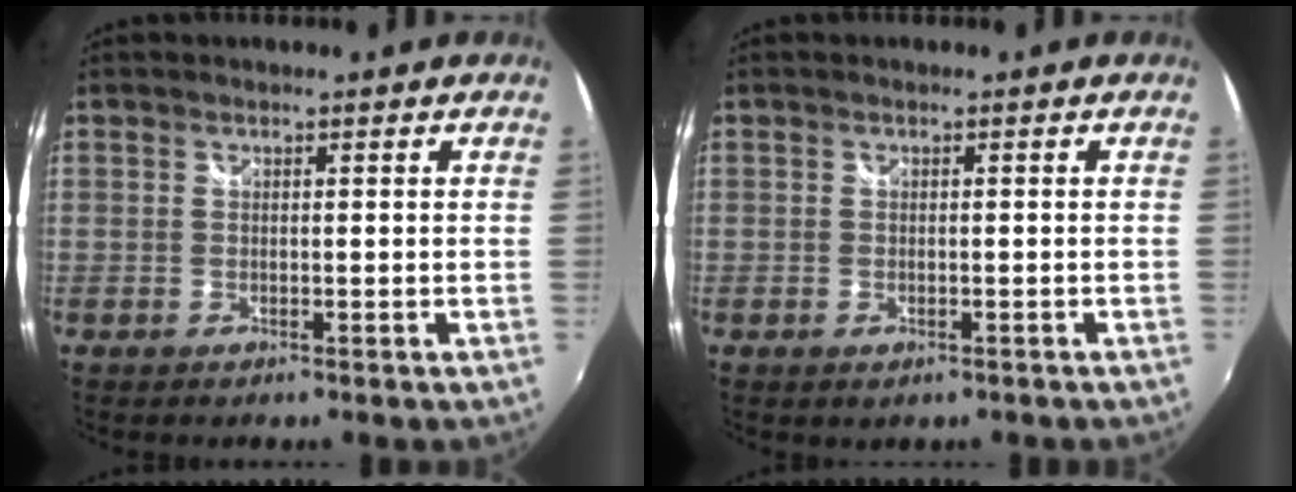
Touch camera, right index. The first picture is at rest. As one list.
[{"total": 1.5, "force": [-0.7, 1.1, 0.8], "torque": [-0.015, -0.004, -0.011]}]